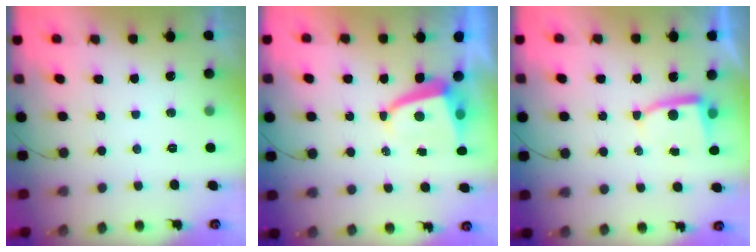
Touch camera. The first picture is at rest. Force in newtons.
{"total": 4.5, "press": 4.5, "slide": 0.5}
{"total": 3.5, "press": 3.5, "slide": 0.5}